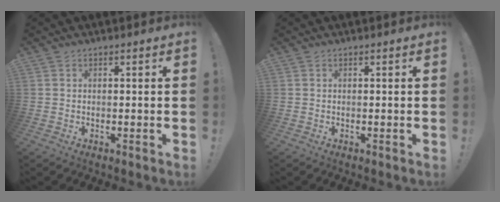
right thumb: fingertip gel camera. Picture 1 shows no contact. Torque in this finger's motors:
{"motor_torque": [-0.01, 0.01, 0.10, -0.10, 0.05]}